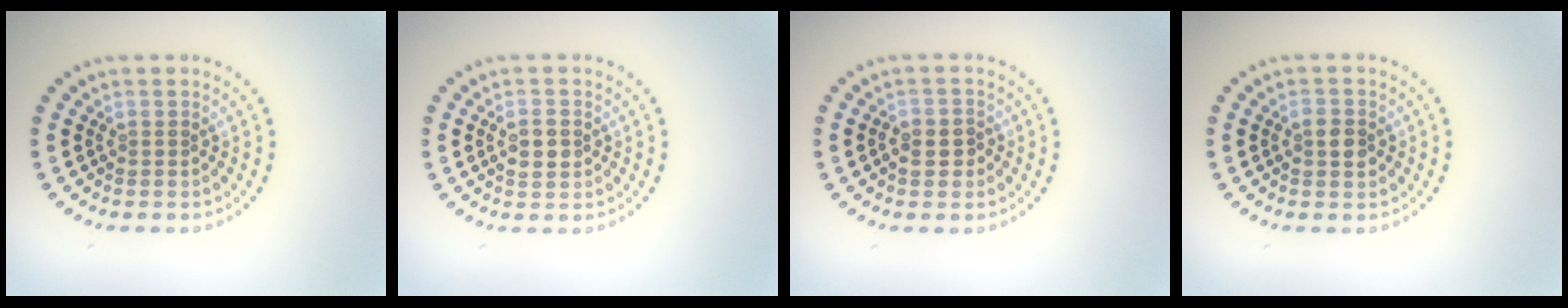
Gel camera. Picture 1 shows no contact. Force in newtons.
{"total": 2.1, "press": 2.1, "slide": 0.2}
{"total": 2.2, "press": 2.1, "slide": 0.5}
{"total": 2.4, "press": 2.4, "slide": 0.1}